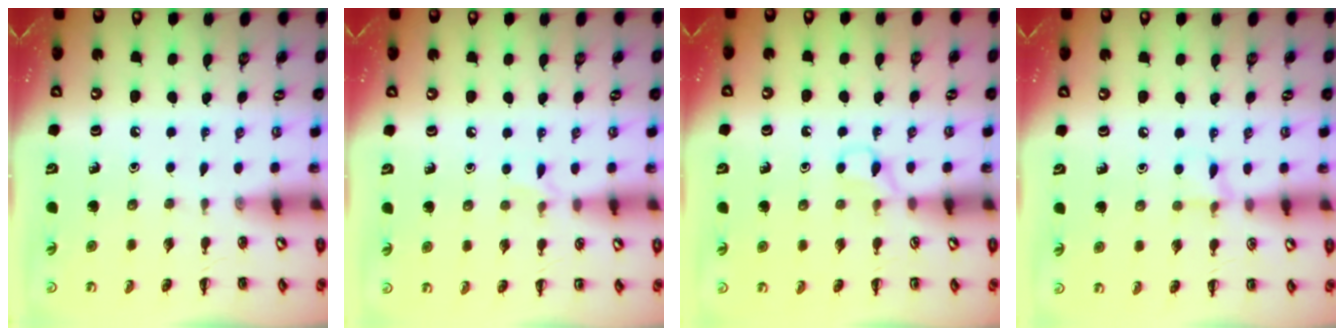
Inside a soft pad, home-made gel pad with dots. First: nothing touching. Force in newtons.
{"total": 4.1, "press": 3.9, "slide": 1.3}
{"total": 4.7, "press": 4.4, "slide": 1.4}
{"total": 6.2, "press": 5.9, "slide": 1.8}